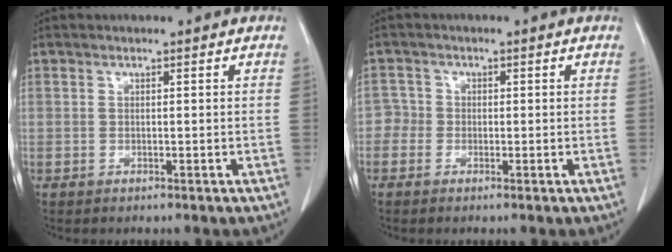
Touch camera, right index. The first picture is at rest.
{"total": 1.8, "force": [-0.7, 1.6, -0.2], "torque": [0.017, 0.009, -0.021]}